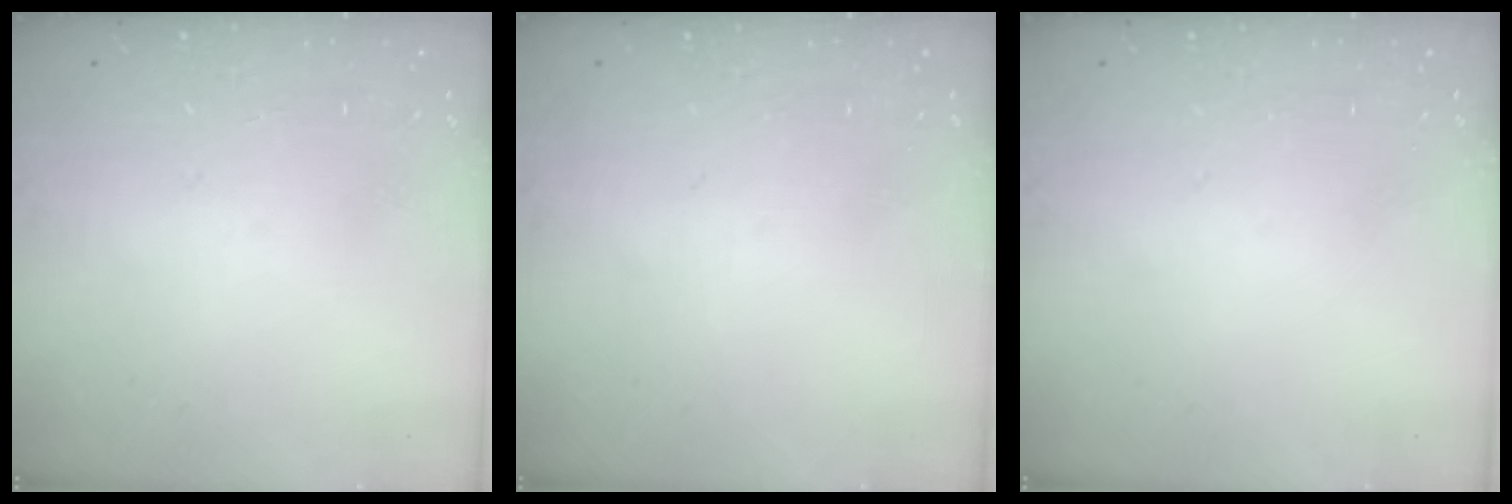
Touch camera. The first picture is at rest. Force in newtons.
{"total": 0.0}
{"total": 0.0}